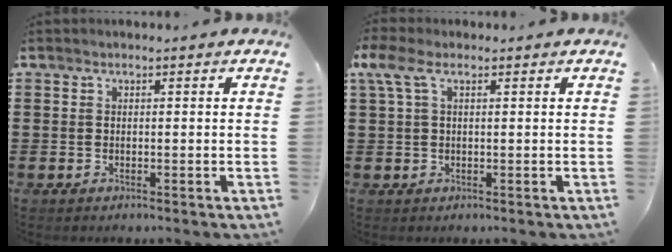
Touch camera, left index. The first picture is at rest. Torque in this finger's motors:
{"motor_torque": [2.14, 0.00, 0.98, 0.21]}